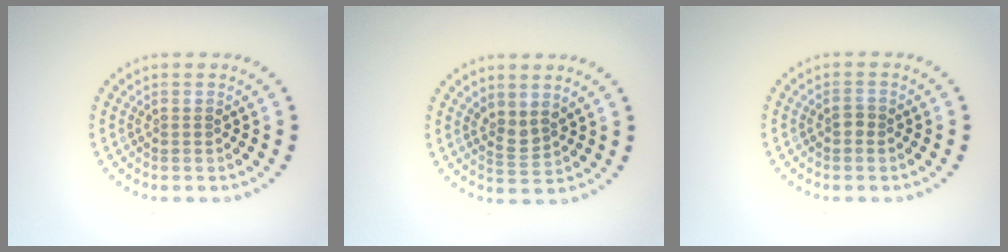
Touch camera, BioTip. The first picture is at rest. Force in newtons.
{"total": 1.8, "press": 1.4, "slide": 1.2}
{"total": 0.8, "press": 0.8, "slide": 0.2}